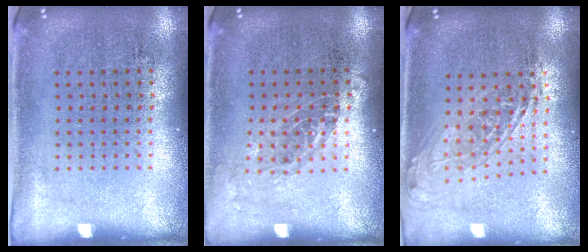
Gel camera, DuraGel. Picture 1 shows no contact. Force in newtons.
{"total": 1.0, "press": 0.9, "slide": 0.5}
{"total": 1.7, "press": 1.4, "slide": 0.9}